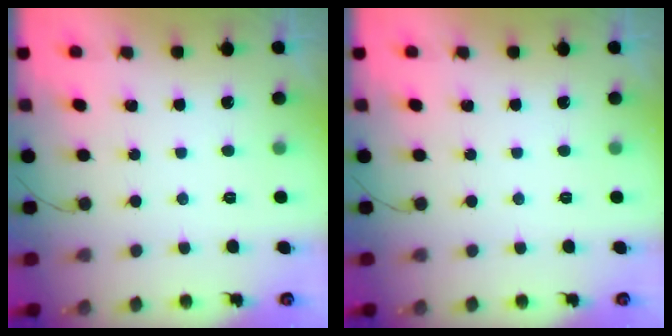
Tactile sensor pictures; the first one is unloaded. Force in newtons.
{"total": 0.0}